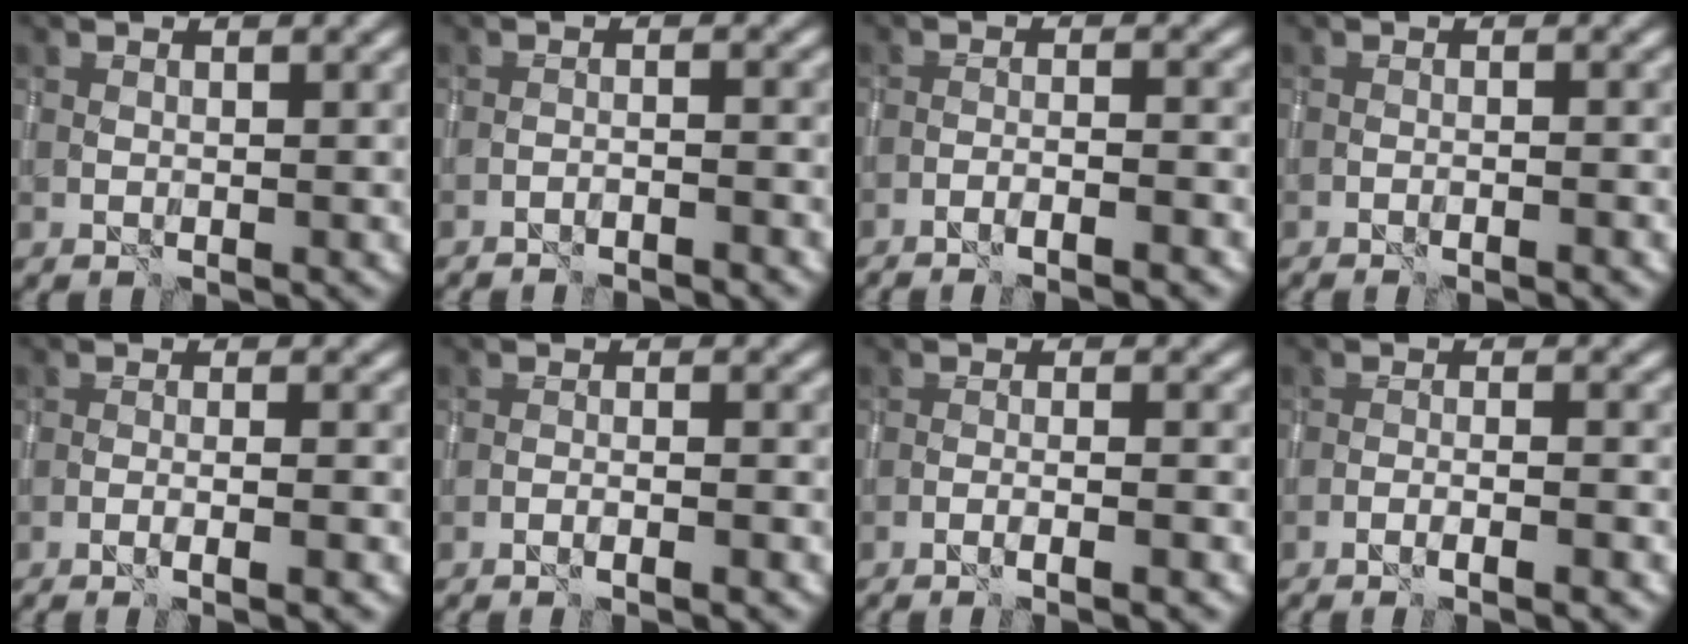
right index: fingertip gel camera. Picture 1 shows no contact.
{"total": 2.7, "force": [-2.5, 0.3, 0.8], "torque": [-0.008, 0.010, -0.040]}
{"total": 4.1, "force": [-3.3, 0.6, 2.4], "torque": [-0.037, 0.007, -0.058]}
{"total": 1.9, "force": [-1.5, 0.3, 1.1], "torque": [-0.019, 0.010, -0.029]}
{"total": 3.6, "force": [-2.0, 0.7, 2.9], "torque": [-0.038, 0.015, -0.043]}
{"total": 2.5, "force": [-1.9, 0.4, 1.6], "torque": [-0.023, 0.010, -0.039]}
{"total": 3.6, "force": [-2.4, 0.5, 2.6], "torque": [-0.036, 0.011, -0.049]}
{"total": 3.6, "force": [-2.5, 0.5, 2.6], "torque": [-0.040, 0.008, -0.051]}